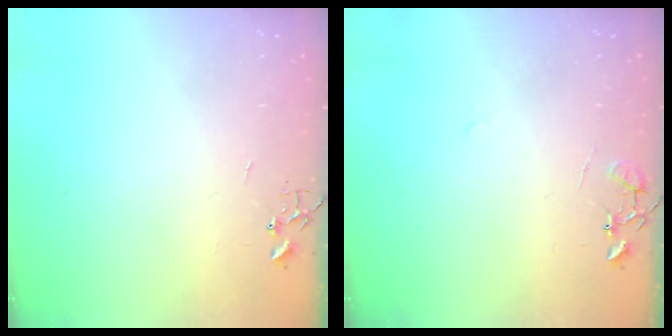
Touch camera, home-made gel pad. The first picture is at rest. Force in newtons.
{"total": 8.7, "press": 8.7, "slide": 0.8}